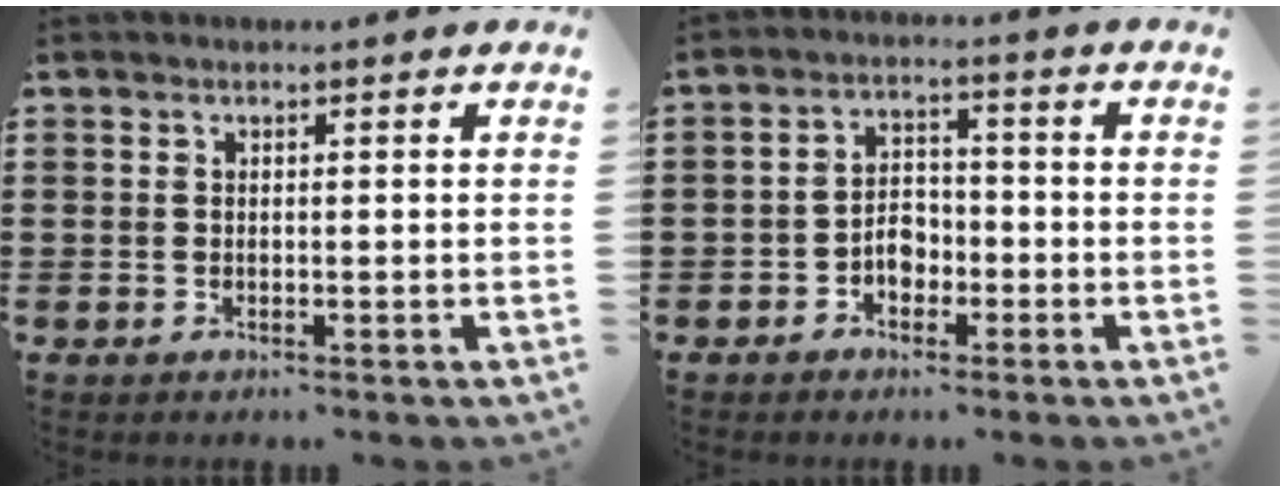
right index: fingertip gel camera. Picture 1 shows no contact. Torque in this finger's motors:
{"motor_torque": [0.22, 0.27, 0.07, -0.03]}